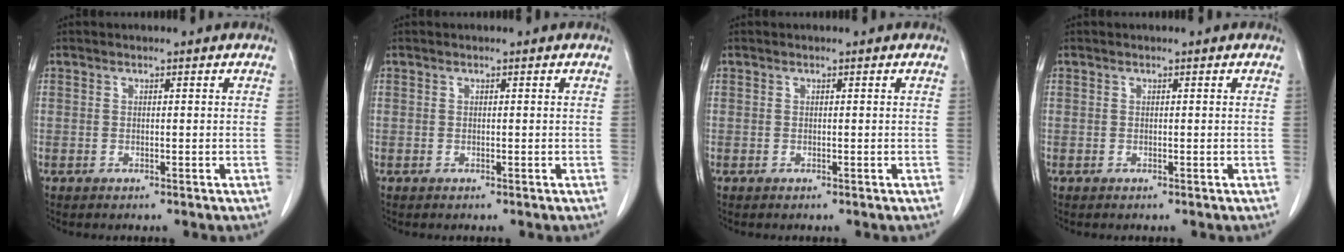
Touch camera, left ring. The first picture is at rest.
{"total": 0.0}
{"total": 0.0}
{"total": 0.0}